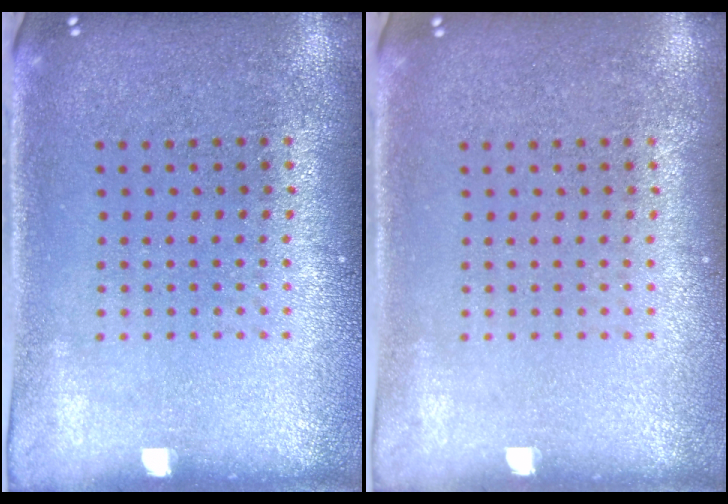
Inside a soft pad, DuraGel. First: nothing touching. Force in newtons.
{"total": 0.0}